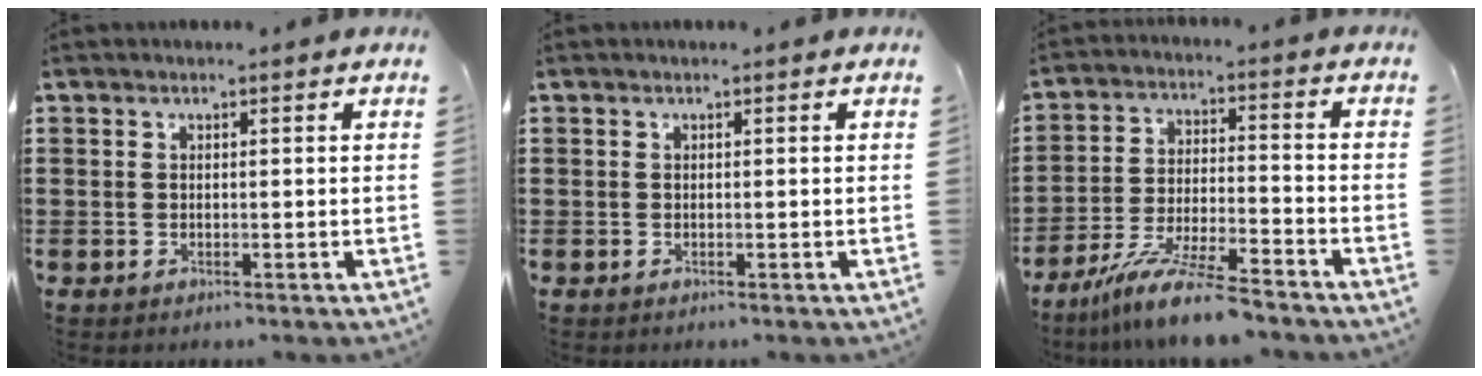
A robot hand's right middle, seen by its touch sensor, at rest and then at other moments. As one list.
[{"total": 0.0}, {"total": 10.3, "force": [-8.9, 0.4, 5.2], "torque": [-0.101, 0.005, -0.171]}]